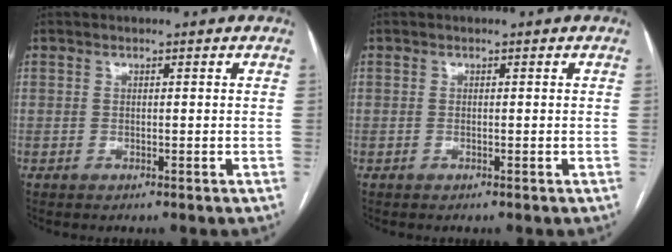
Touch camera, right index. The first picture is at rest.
{"total": 0.0}